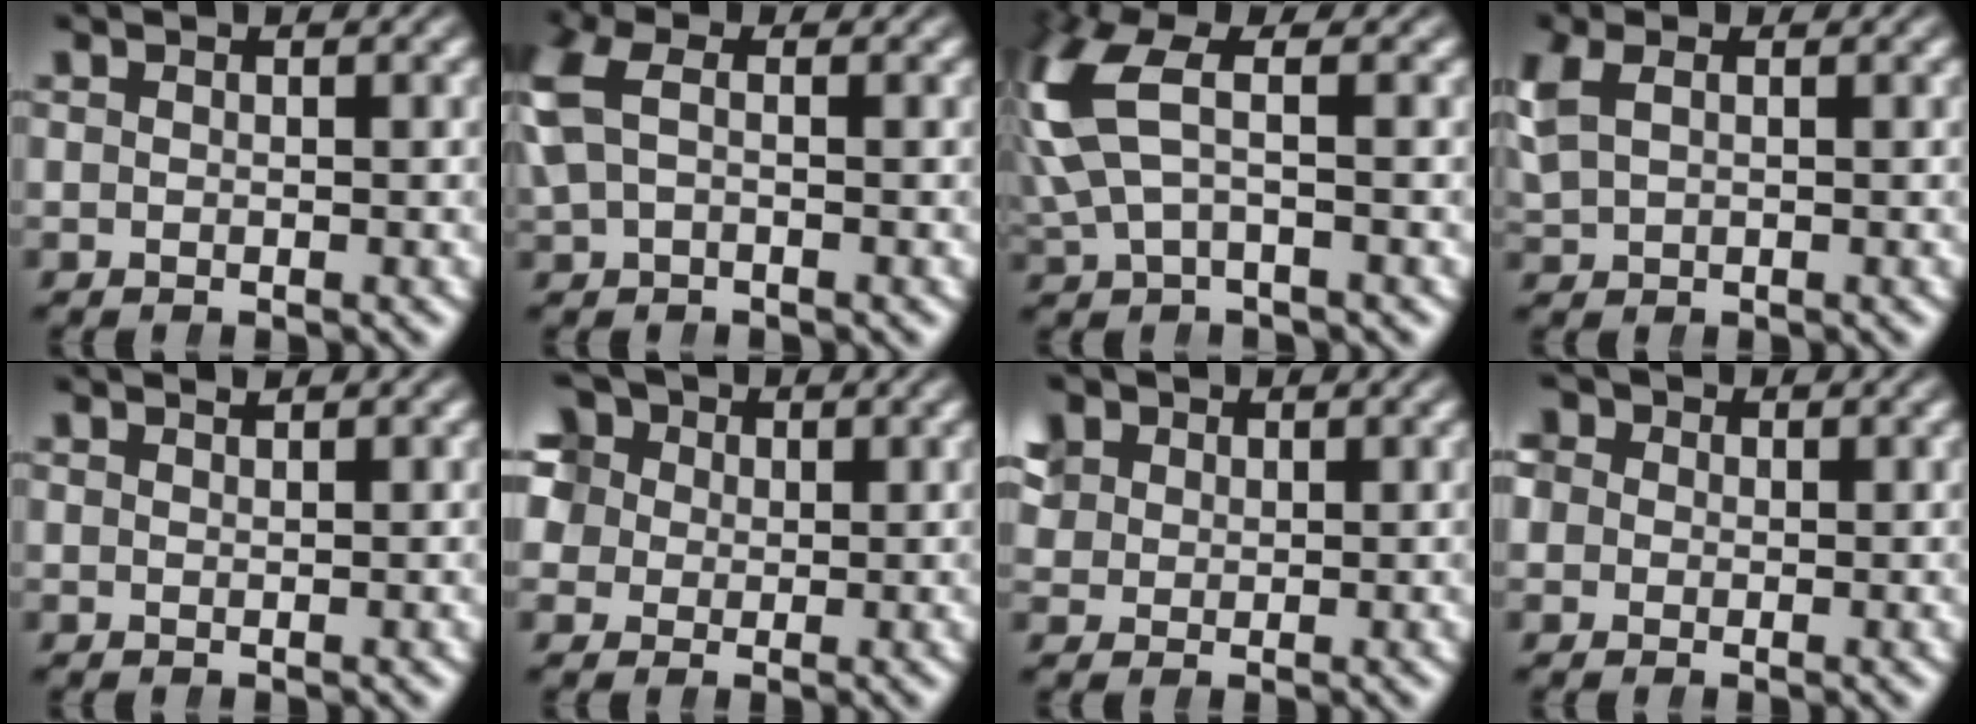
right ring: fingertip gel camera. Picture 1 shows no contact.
{"total": 3.6, "force": [0.2, 2.5, 2.5], "torque": [-0.079, 0.000, 0.008]}
{"total": 8.8, "force": [2.0, 5.7, 6.4], "torque": [-0.155, 0.021, 0.024]}
{"total": 2.7, "force": [0.8, 1.9, 1.7], "torque": [-0.052, 0.001, 0.022]}
{"total": 0.8, "force": [0.8, -0.1, 0.2], "torque": [0.007, 0.004, 0.016]}
{"total": 10.2, "force": [2.9, 8.3, 5.1], "torque": [-0.111, -0.001, 0.042]}
{"total": 5.0, "force": [2.4, 3.9, 2.1], "torque": [-0.047, 0.006, 0.041]}
{"total": 6.5, "force": [0.7, 5.9, 2.7], "torque": [-0.061, 0.005, -0.002]}